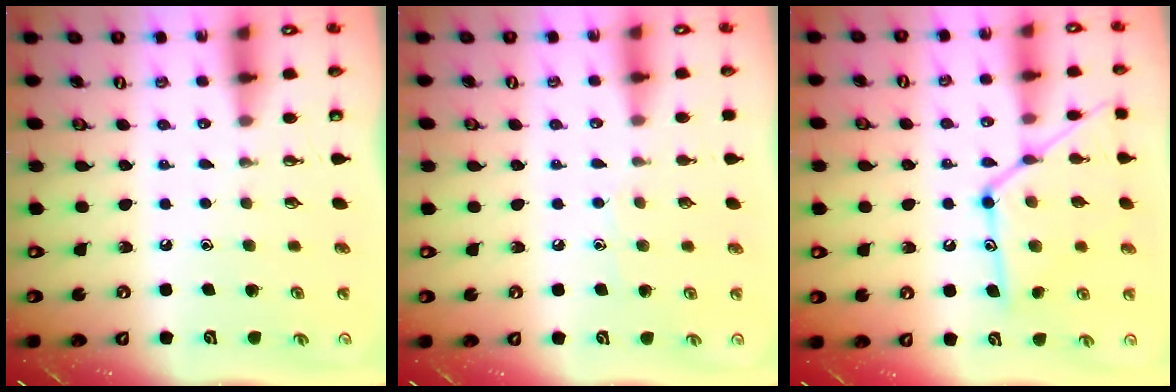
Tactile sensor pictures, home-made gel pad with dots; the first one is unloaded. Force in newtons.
{"total": 5.6, "press": 5.6, "slide": 0.6}
{"total": 17.5, "press": 17.4, "slide": 1.2}